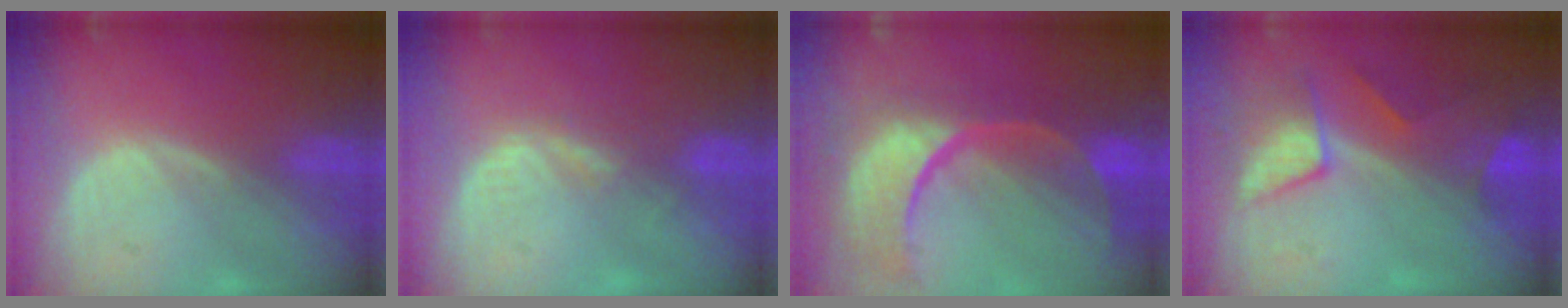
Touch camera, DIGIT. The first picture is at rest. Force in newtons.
{"total": 2.7, "press": 2.1, "slide": 1.7}
{"total": 13.8, "press": 10.9, "slide": 8.4}
{"total": 7.5, "press": 6.9, "slide": 3.0}